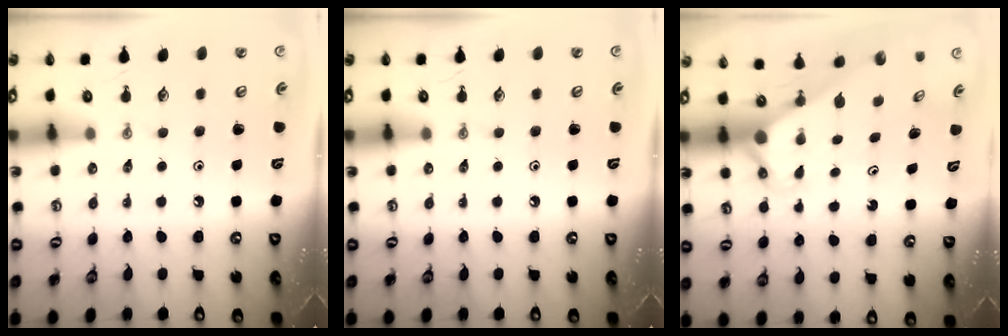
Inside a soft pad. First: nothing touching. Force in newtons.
{"total": 0.0}
{"total": 2.7, "press": 2.7, "slide": 0.0}